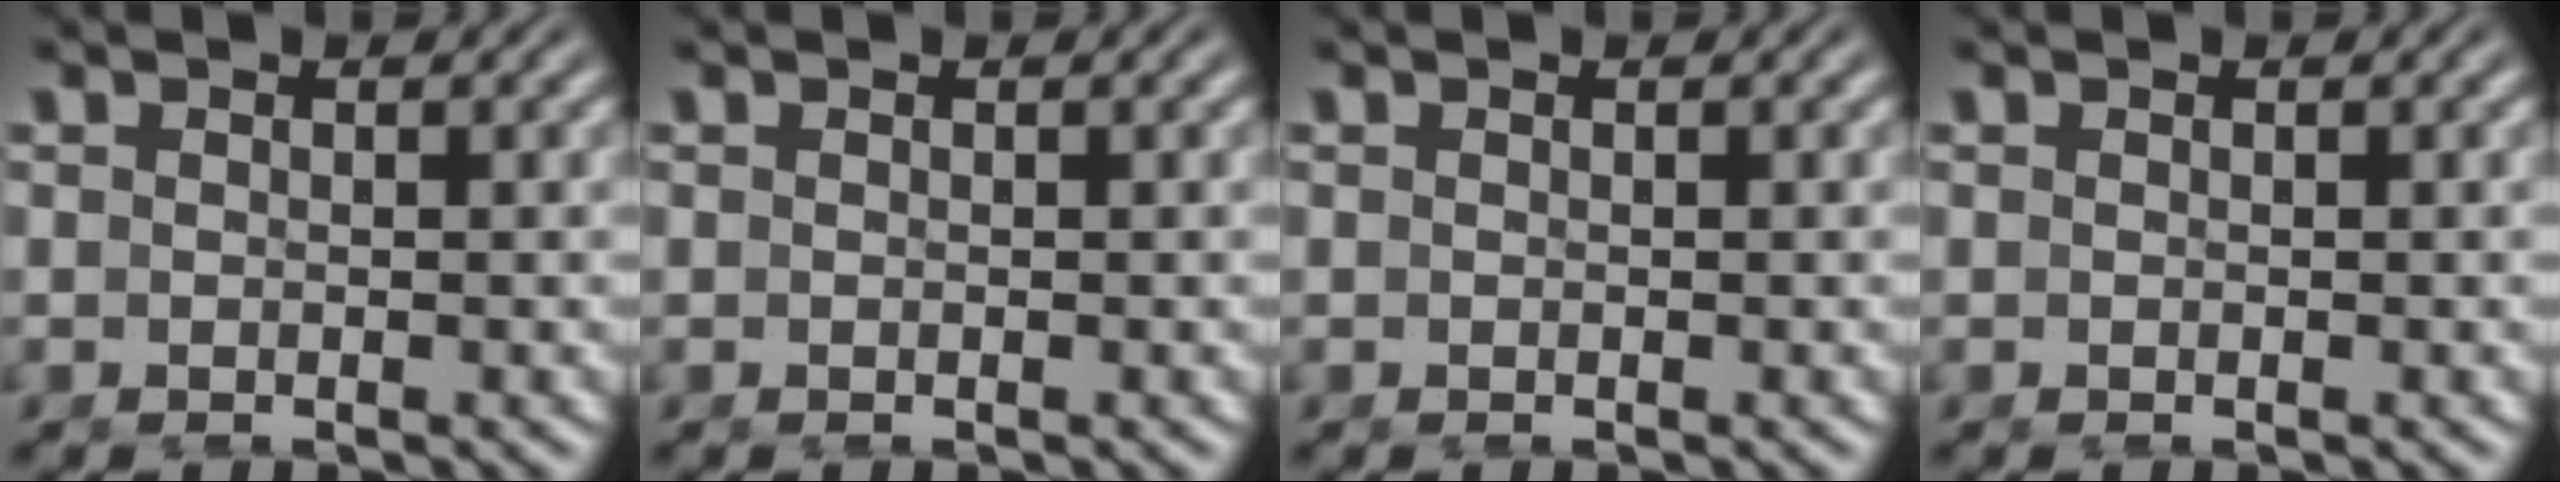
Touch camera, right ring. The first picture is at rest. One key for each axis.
{"total": 0.0}
{"total": 0.0}
{"total": 0.0}